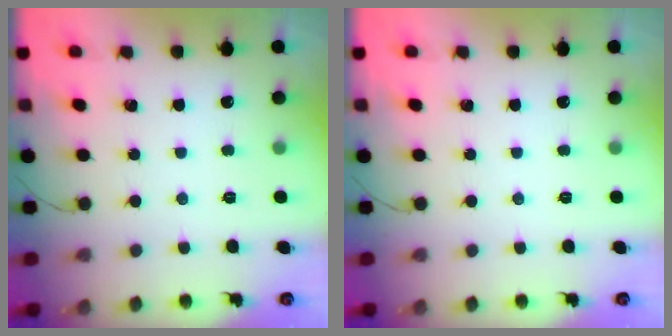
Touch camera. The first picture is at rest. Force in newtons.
{"total": 0.0}